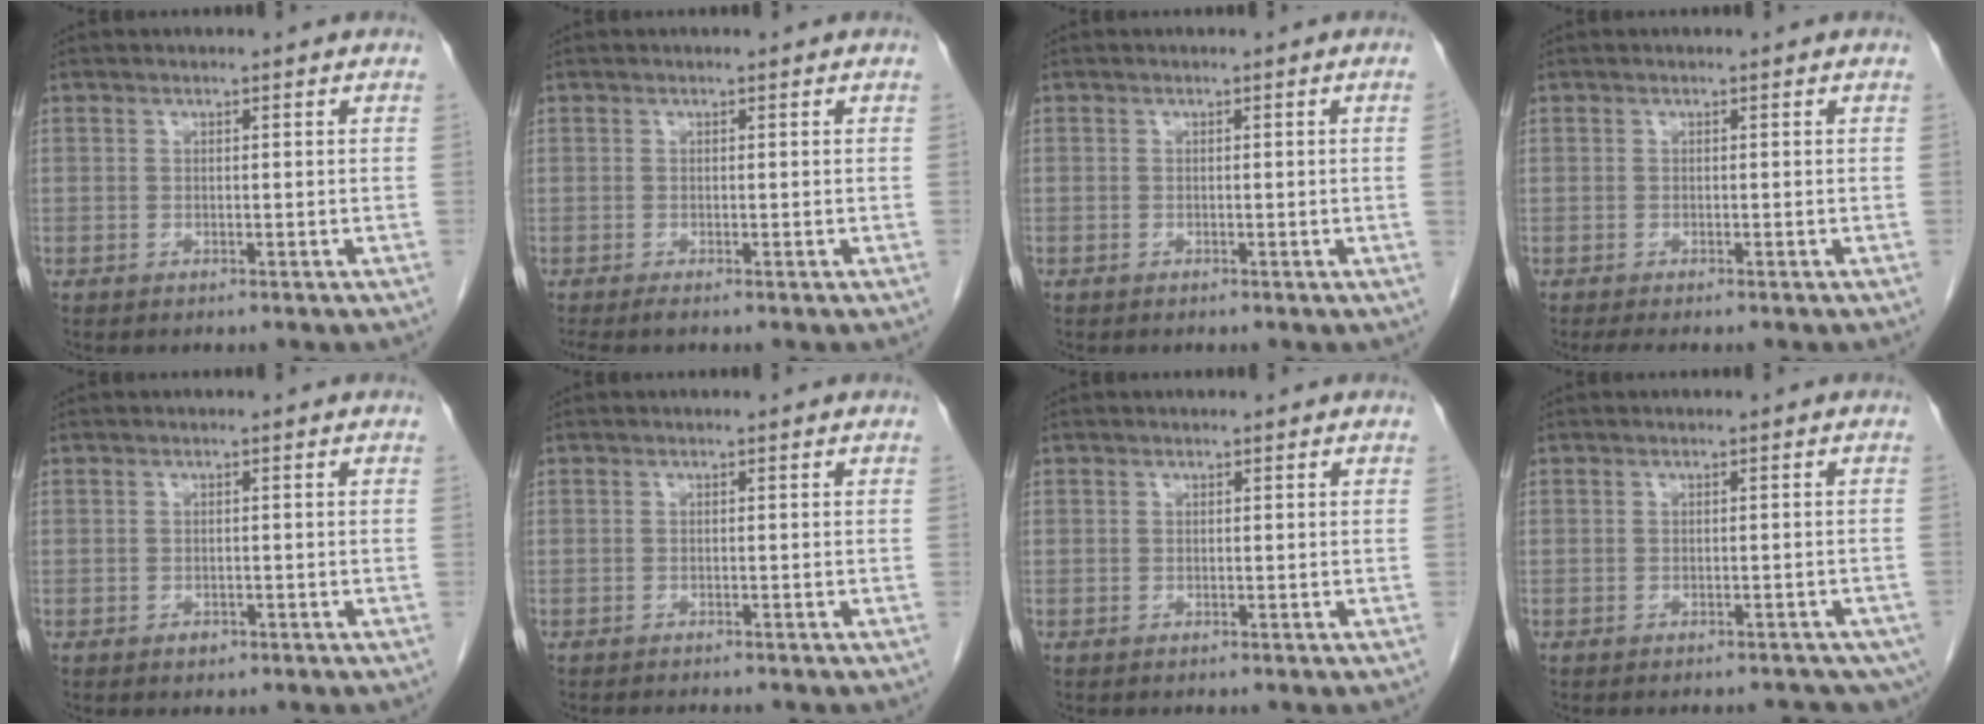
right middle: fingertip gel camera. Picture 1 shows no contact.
{"total": 1.4, "force": [-1.2, -0.2, 0.8], "torque": [-0.015, -0.004, -0.021]}
{"total": 0.9, "force": [-0.2, -0.4, 0.8], "torque": [-0.003, 0.002, -0.004]}
{"total": 3.2, "force": [-2.7, 0.5, 1.8], "torque": [-0.024, -0.008, -0.034]}
{"total": 1.1, "force": [-0.7, 0.7, 0.4], "torque": [-0.008, 0.002, -0.006]}
{"total": 3.0, "force": [-2.7, 0.4, 1.2], "torque": [-0.019, -0.005, -0.033]}
{"total": 0.0}
{"total": 9.8, "force": [-7.3, 4.3, 4.9], "torque": [-0.076, -0.009, -0.074]}